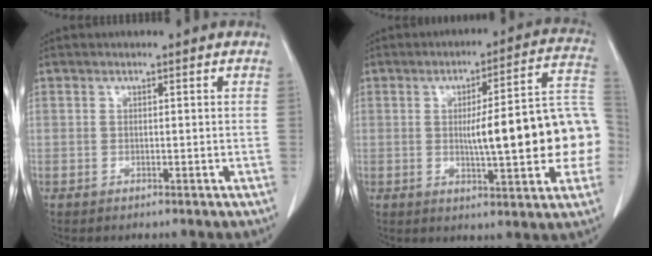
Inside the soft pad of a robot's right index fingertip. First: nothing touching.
{"total": 17.0, "force": [-1.3, 2.6, 16.8], "torque": [-0.188, 0.035, -0.012]}